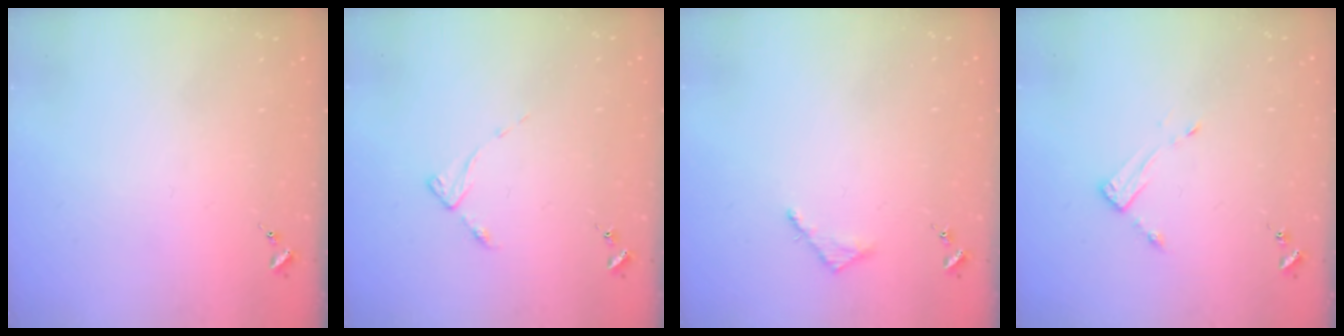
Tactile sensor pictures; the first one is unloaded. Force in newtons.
{"total": 3.1, "press": 3.1, "slide": 0.4}
{"total": 2.7, "press": 2.7, "slide": 0.3}
{"total": 3.9, "press": 3.9, "slide": 0.4}